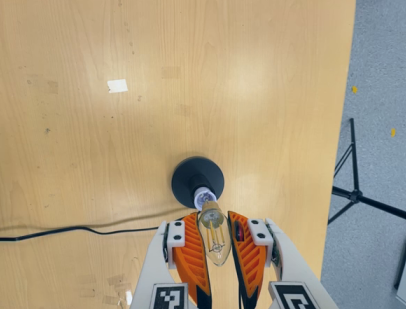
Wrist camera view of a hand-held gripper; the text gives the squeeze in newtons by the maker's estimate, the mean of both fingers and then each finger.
{"total": 20.7, "left": 24.2, "right": 17.3}